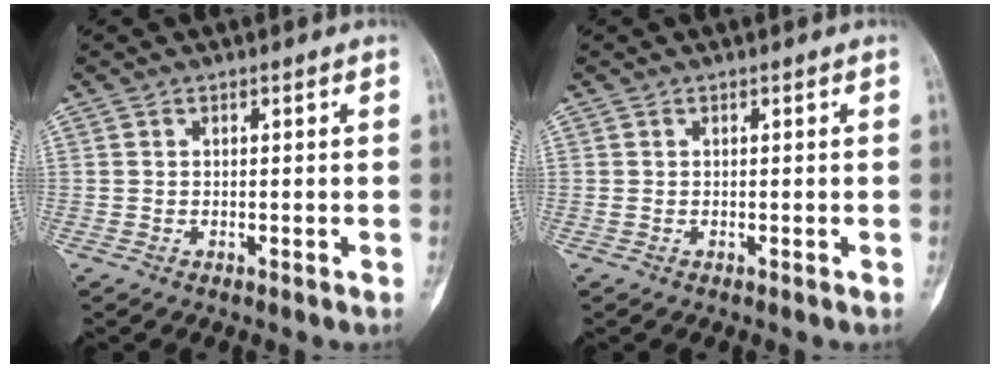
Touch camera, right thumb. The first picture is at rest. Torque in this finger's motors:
{"motor_torque": [0.00, 0.00, 0.05, -0.05, 0.00]}